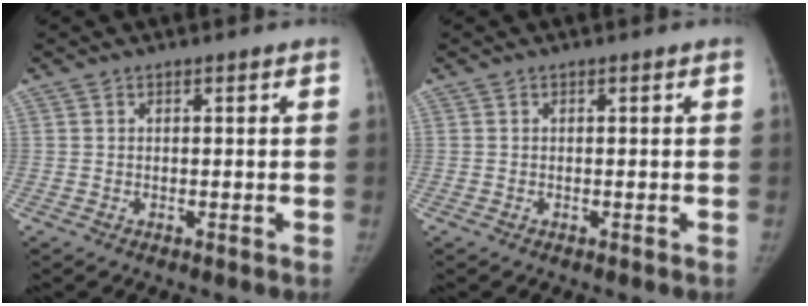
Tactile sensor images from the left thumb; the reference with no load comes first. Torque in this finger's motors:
{"motor_torque": [-0.10, -0.01, 0.05, 0.05, -0.04]}